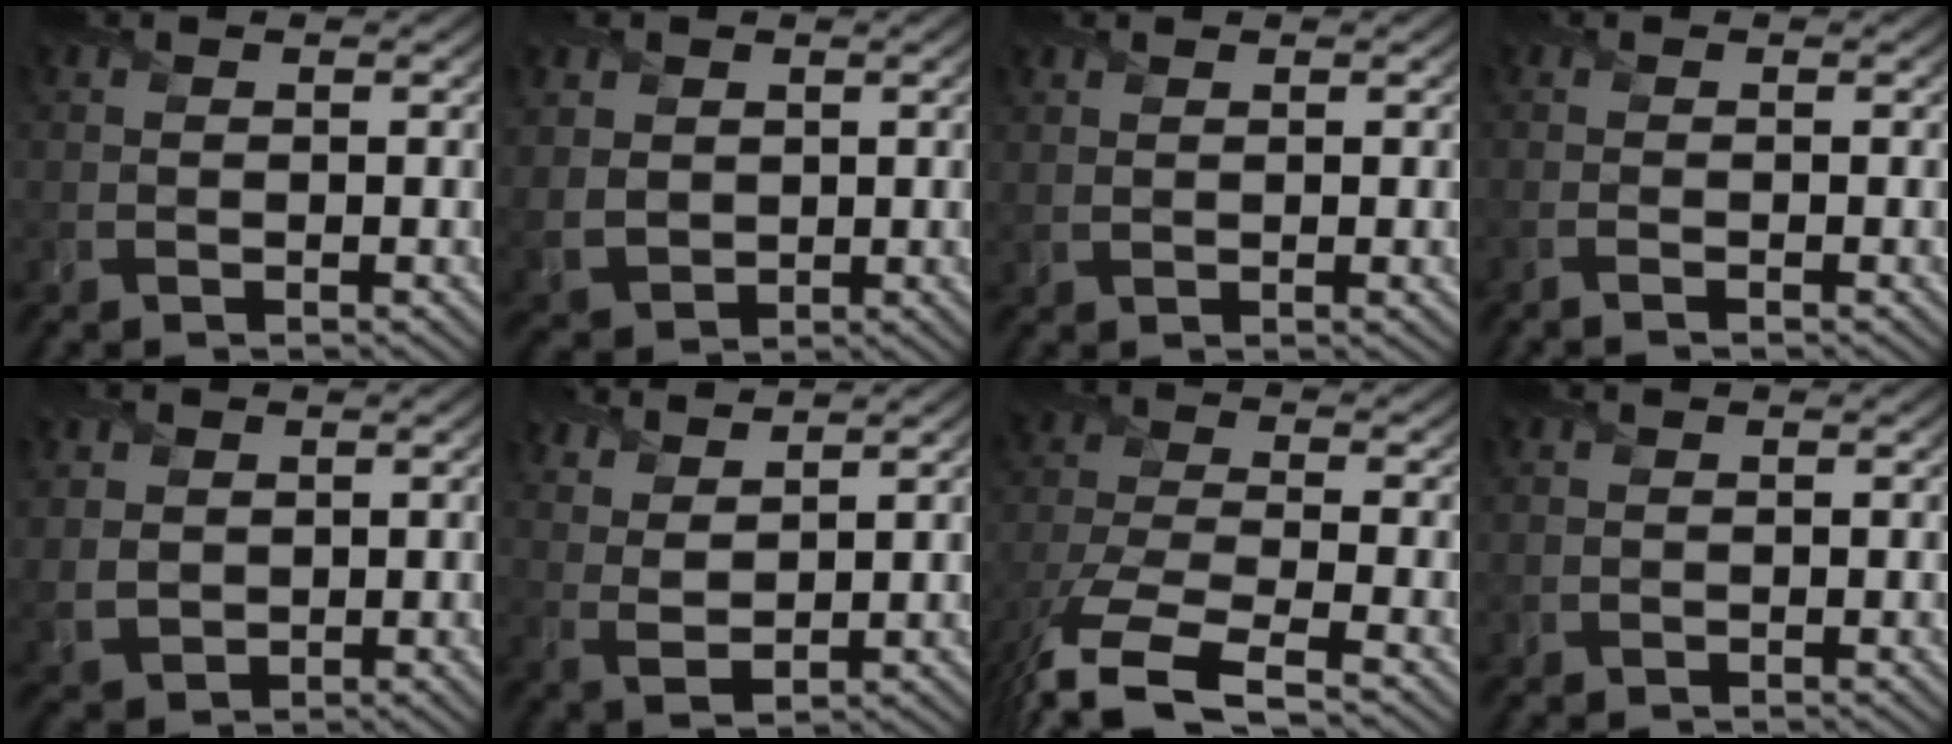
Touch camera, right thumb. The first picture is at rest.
{"total": 4.2, "force": [1.4, 3.5, 1.7], "torque": [-0.060, -0.004, 0.032]}
{"total": 1.1, "force": [0.6, 0.2, 0.9], "torque": [-0.019, 0.006, 0.012]}
{"total": 1.4, "force": [-0.6, 0.4, 1.2], "torque": [-0.010, -0.001, -0.023]}
{"total": 3.8, "force": [1.2, 3.2, 1.6], "torque": [-0.055, -0.004, 0.027]}
{"total": 5.8, "force": [5.0, 1.4, 2.5], "torque": [-0.058, -0.003, 0.095]}
{"total": 8.4, "force": [-5.5, 2.8, 5.7], "torque": [-0.133, -0.023, -0.111]}
{"total": 0.0}